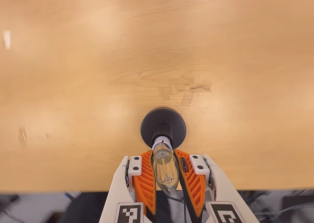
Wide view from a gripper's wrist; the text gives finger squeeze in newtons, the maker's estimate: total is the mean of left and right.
{"total": 21.8, "left": 21.6, "right": 21.9}